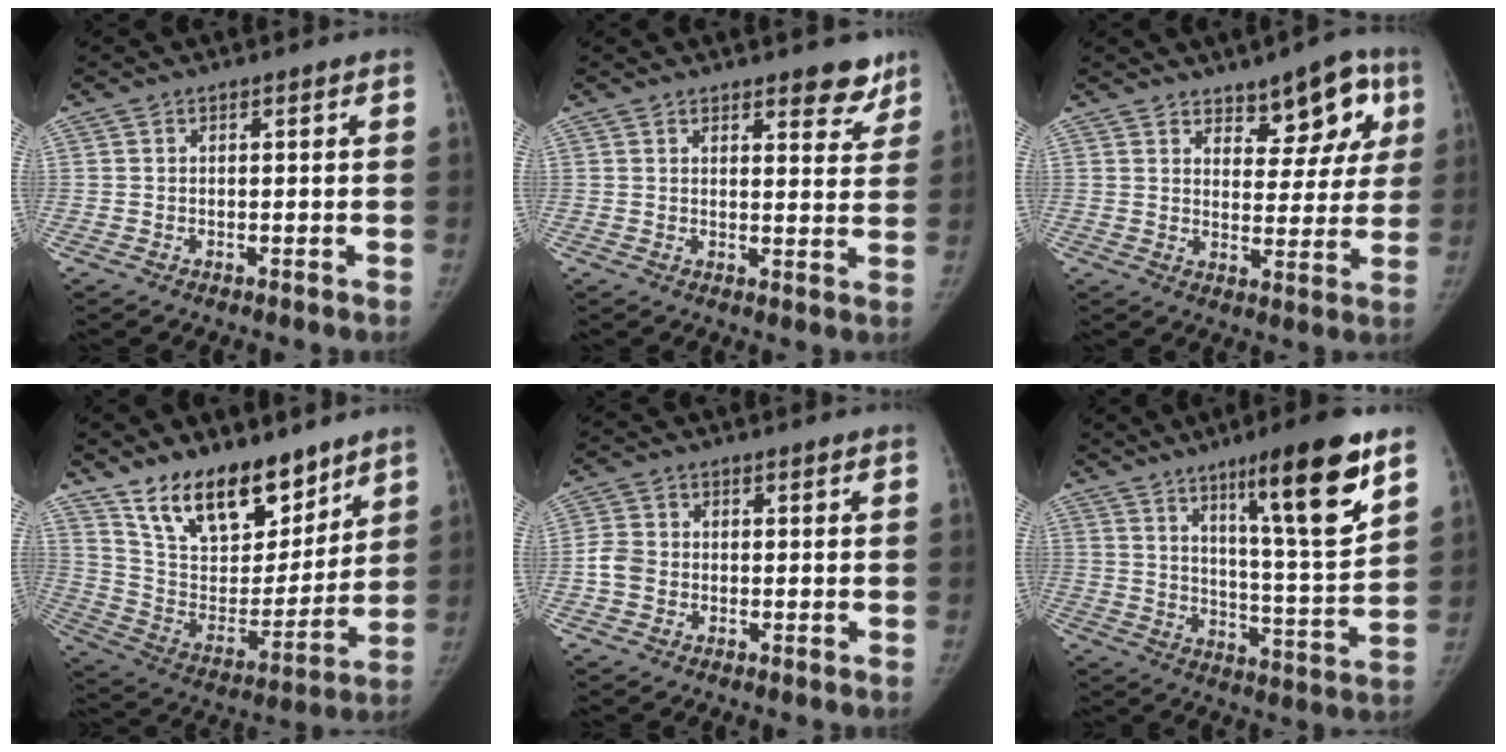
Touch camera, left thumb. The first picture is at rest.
{"total": 6.0, "force": [4.5, 2.3, 3.2], "torque": [-0.007, -0.027, 0.053]}
{"total": 10.5, "force": [5.8, 5.2, 7.0], "torque": [-0.046, -0.022, 0.081]}
{"total": 19.6, "force": [14.2, 9.2, 10.0], "torque": [-0.119, -0.082, 0.251]}
{"total": 3.6, "force": [-0.7, 3.0, 1.8], "torque": [-0.029, 0.006, -0.018]}
{"total": 18.4, "force": [10.4, 2.2, 15.1], "torque": [-0.210, -0.060, 0.166]}